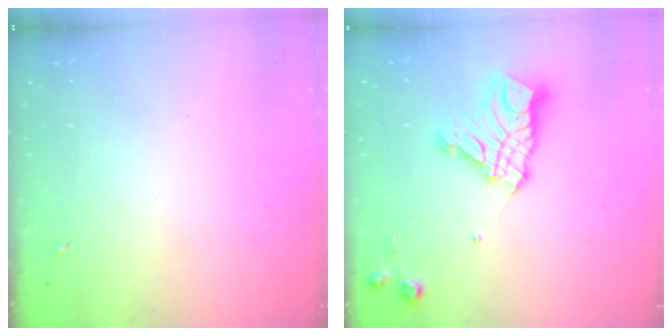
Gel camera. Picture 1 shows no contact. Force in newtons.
{"total": 14.5, "press": 14.5, "slide": 1.3}